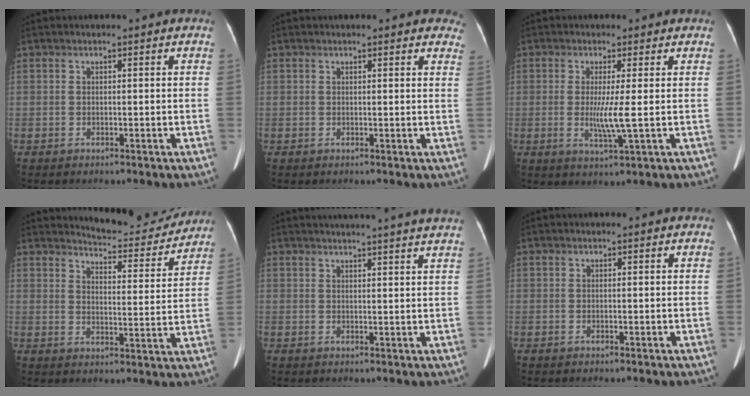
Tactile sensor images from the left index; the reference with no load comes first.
{"total": 8.3, "force": [7.4, 2.1, 3.2], "torque": [-0.009, -0.016, 0.058]}
{"total": 4.2, "force": [-0.6, -0.4, 4.2], "torque": [-0.078, -0.028, -0.010]}
{"total": 11.1, "force": [10.9, 1.5, 1.8], "torque": [-0.018, -0.039, 0.132]}
{"total": 16.0, "force": [14.8, -0.7, 6.1], "torque": [-0.094, -0.027, 0.173]}
{"total": 0.0}